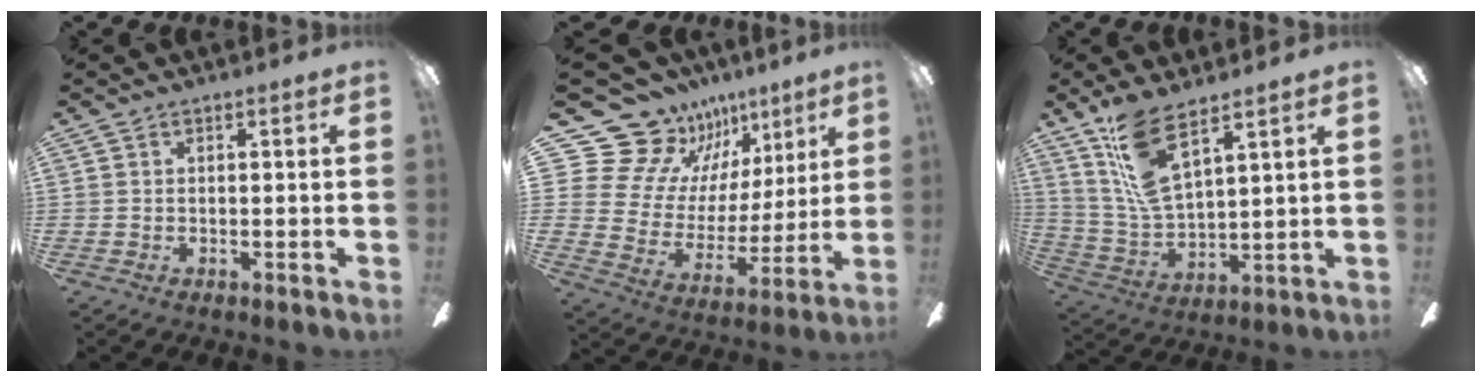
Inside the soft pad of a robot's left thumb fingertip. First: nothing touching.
{"total": 17.6, "force": [12.4, 11.4, 4.8], "torque": [-0.101, -0.101, 0.249]}
{"total": 13.1, "force": [8.6, 4.3, 8.9], "torque": [-0.198, -0.031, 0.159]}